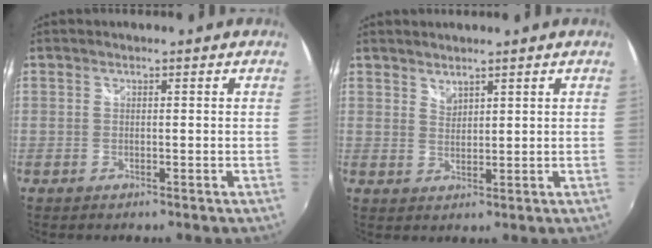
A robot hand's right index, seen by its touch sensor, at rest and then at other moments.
{"total": 2.2, "force": [2.0, 0.7, 0.5], "torque": [-0.004, 0.003, 0.037]}